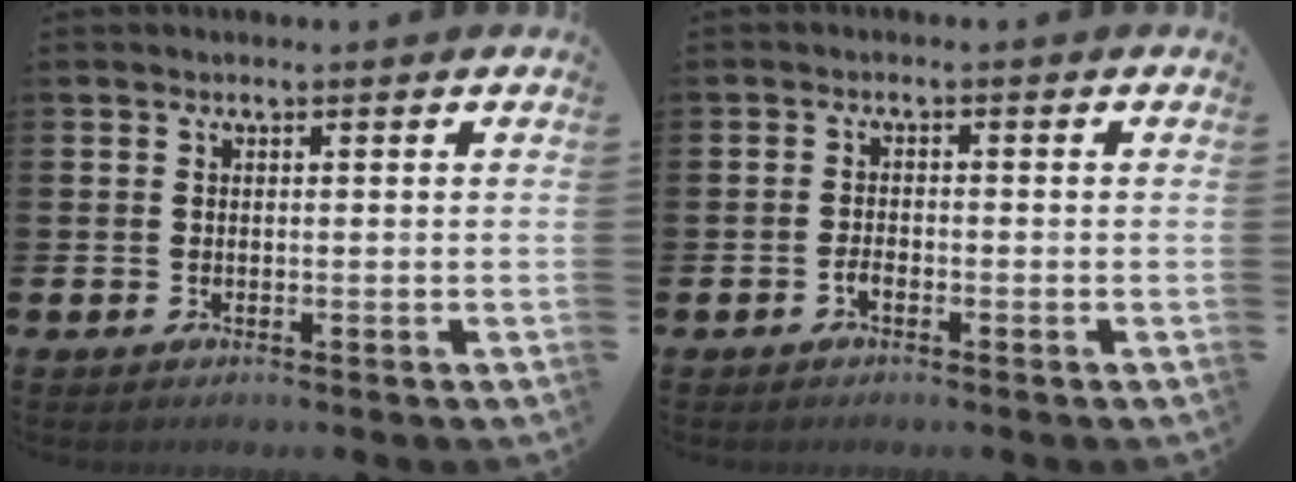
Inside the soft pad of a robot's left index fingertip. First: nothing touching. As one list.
[{"total": 1.4, "force": [-0.8, 0.7, 0.9], "torque": [-0.024, 0.003, -0.015]}]